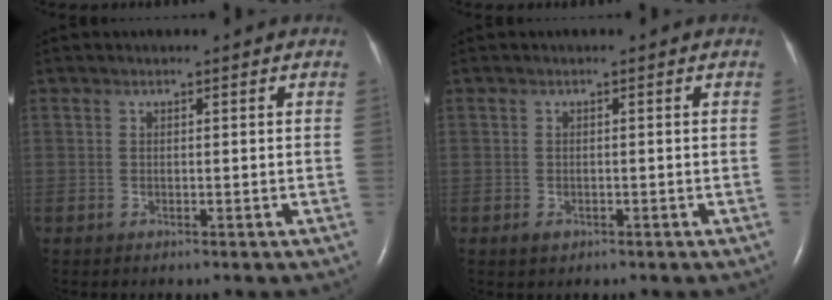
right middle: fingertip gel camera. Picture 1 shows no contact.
{"total": 1.2, "force": [-0.6, 0.8, 0.6], "torque": [-0.011, 0.001, -0.005]}